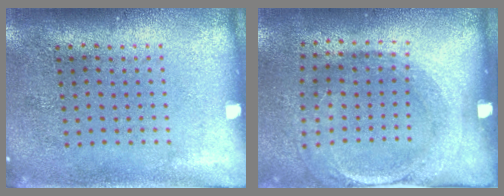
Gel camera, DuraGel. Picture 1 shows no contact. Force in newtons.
{"total": 1.7, "press": 1.2, "slide": 1.1}